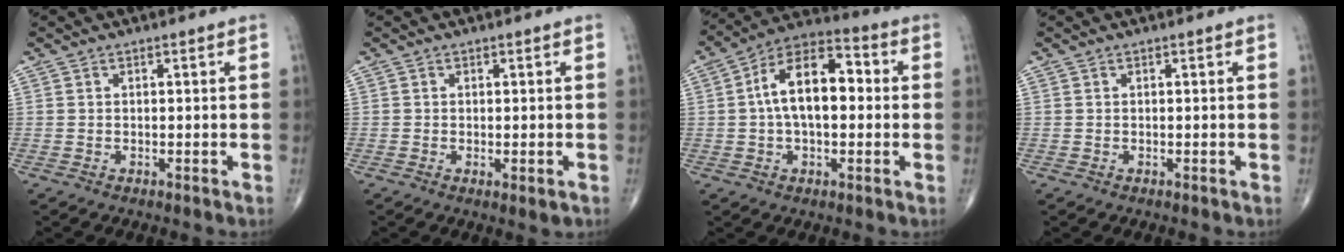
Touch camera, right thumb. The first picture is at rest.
{"total": 1.9, "force": [-0.6, 0.6, 1.7], "torque": [-0.027, -0.005, -0.005]}
{"total": 14.3, "force": [1.1, 7.9, 11.9], "torque": [-0.188, 0.036, 0.005]}
{"total": 0.0}